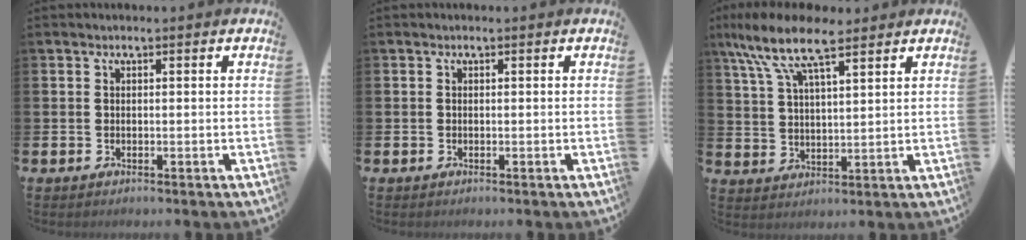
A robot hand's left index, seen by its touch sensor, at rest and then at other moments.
{"total": 0.0}
{"total": 9.3, "force": [7.2, 2.7, 5.1], "torque": [-0.118, -0.021, 0.129]}